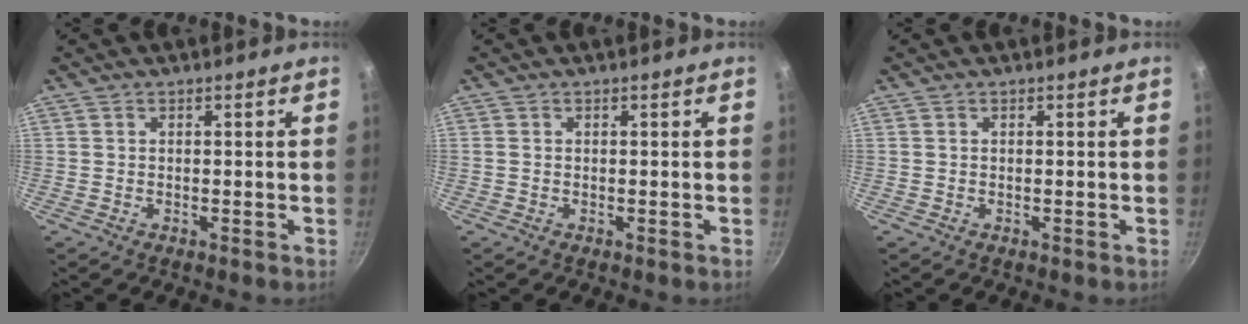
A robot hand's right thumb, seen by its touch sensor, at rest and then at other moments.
{"total": 0.0}
{"total": 0.0}